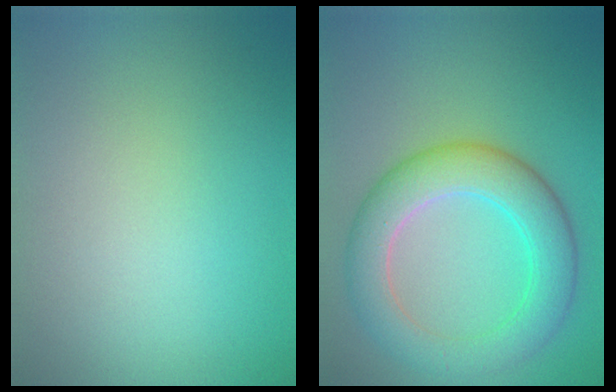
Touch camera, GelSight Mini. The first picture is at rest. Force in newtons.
{"total": 6.5, "press": 6.5, "slide": 0.2}